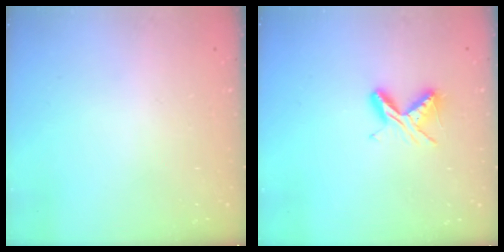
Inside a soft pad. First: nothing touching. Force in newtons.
{"total": 5.9, "press": 5.9, "slide": 0.7}